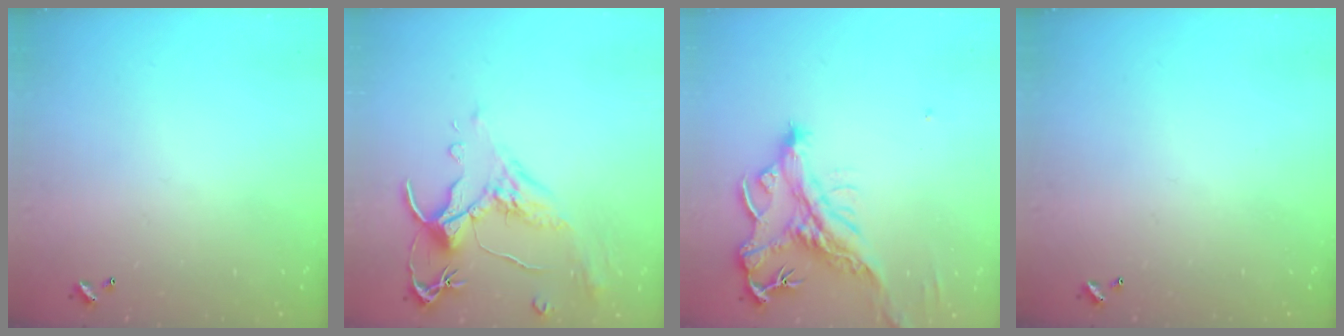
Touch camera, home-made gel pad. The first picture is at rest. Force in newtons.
{"total": 1.6, "press": 1.2, "slide": 1.1}
{"total": 2.1, "press": 1.8, "slide": 1.2}
{"total": 0.0}